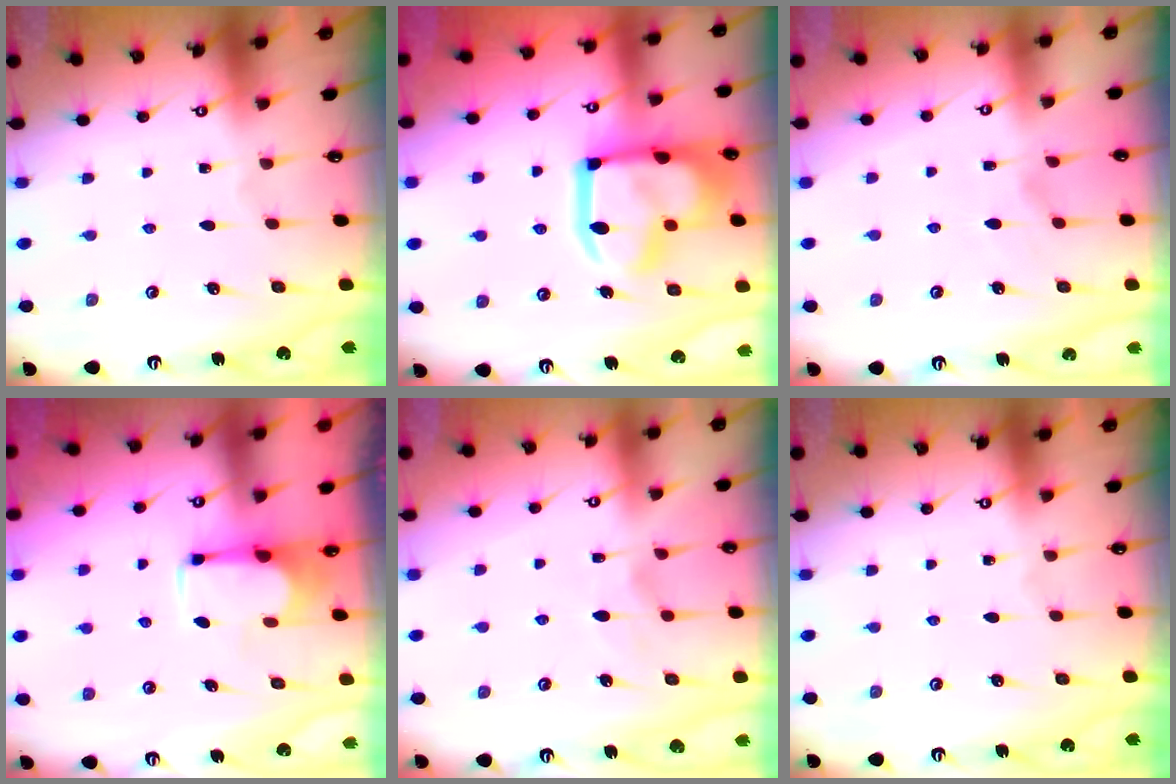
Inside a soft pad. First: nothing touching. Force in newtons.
{"total": 15.7, "press": 15.6, "slide": 2.0}
{"total": 3.7, "press": 3.5, "slide": 1.1}
{"total": 1.7, "press": 1.6, "slide": 0.7}
{"total": 2.0, "press": 1.6, "slide": 1.1}
{"total": 0.0}